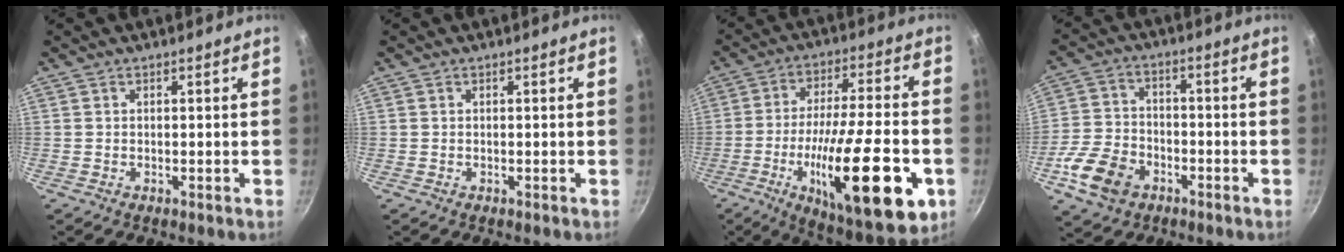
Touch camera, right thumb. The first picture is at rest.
{"total": 0.0}
{"total": 26.2, "force": [-8.3, 7.7, 23.6], "torque": [-0.353, 0.015, -0.124]}
{"total": 10.9, "force": [-5.0, 7.7, 6.0], "torque": [-0.104, 0.028, -0.100]}